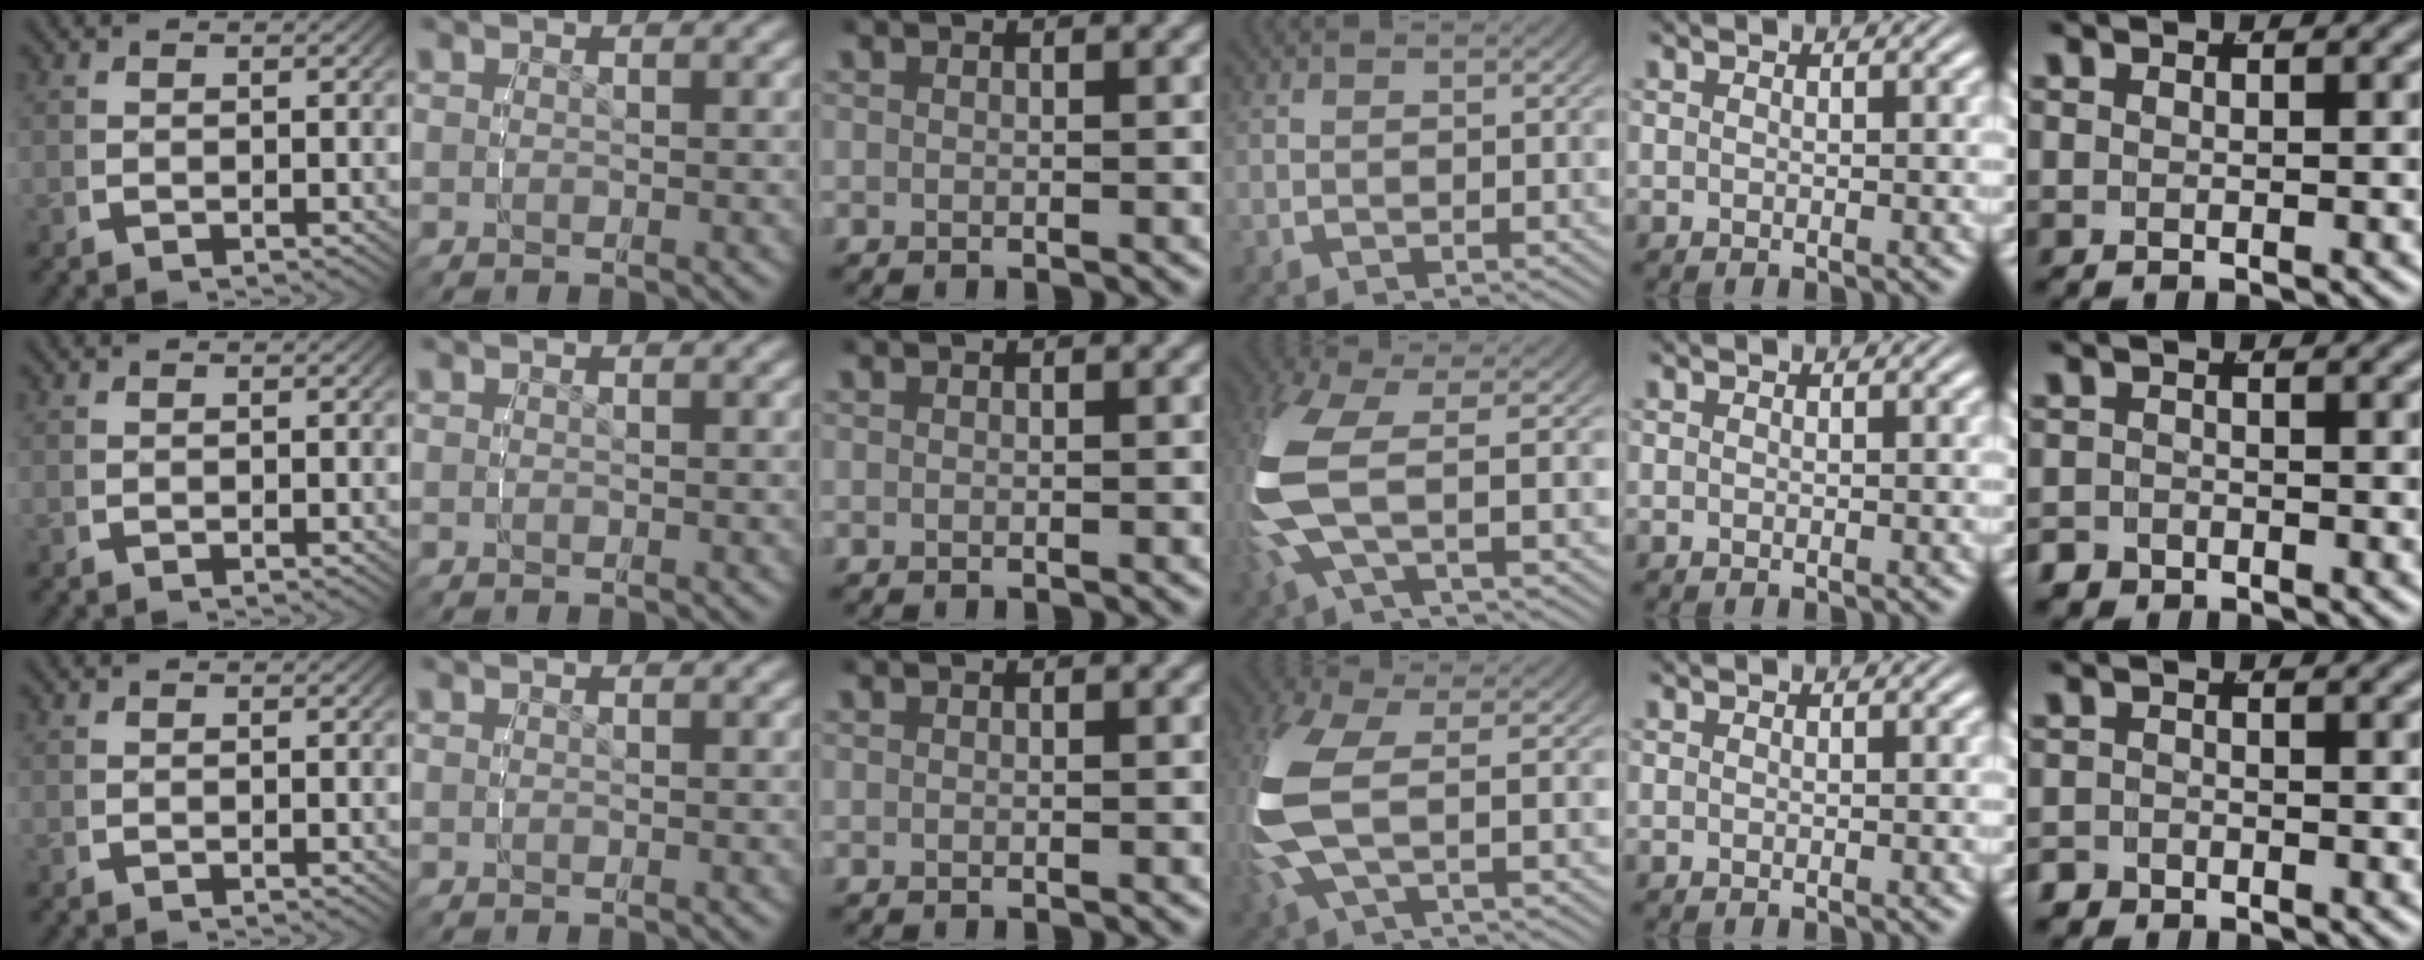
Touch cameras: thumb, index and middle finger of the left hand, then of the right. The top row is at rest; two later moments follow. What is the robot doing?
{"motion": "lift_and_place", "object": "glasses"}